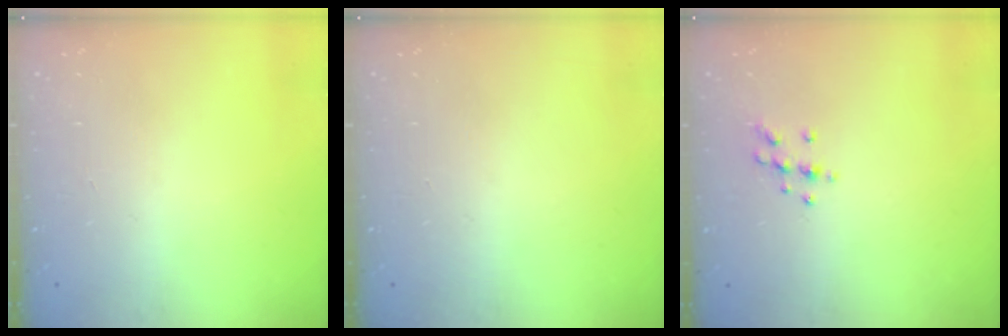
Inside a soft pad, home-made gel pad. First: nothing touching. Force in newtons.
{"total": 0.0}
{"total": 7.1, "press": 7.0, "slide": 1.3}